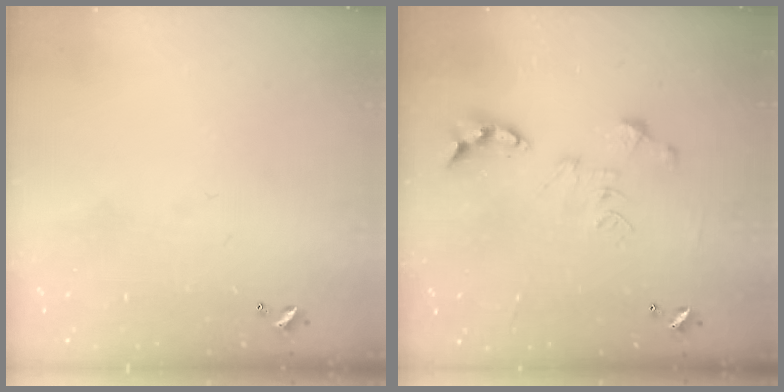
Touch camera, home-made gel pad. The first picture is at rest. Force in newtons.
{"total": 0.0}